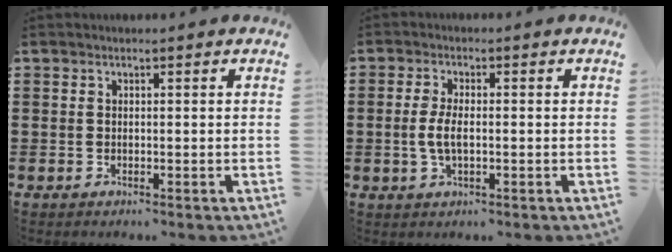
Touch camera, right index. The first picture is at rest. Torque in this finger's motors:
{"motor_torque": [2.14, 0.00, 0.32, 0.13]}